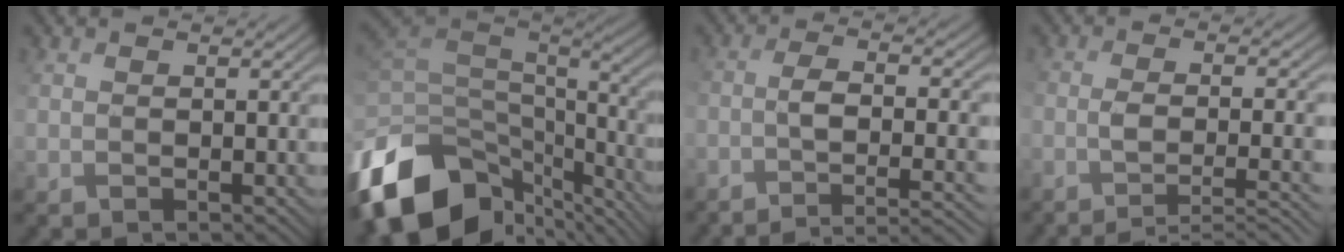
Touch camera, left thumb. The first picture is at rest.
{"total": 16.5, "force": [-7.8, 9.6, 11.0], "torque": [-0.285, -0.021, -0.117]}
{"total": 7.6, "force": [-4.1, 2.0, 6.1], "torque": [-0.093, -0.005, -0.060]}
{"total": 6.9, "force": [-4.1, 1.7, 5.4], "torque": [-0.082, -0.002, -0.063]}